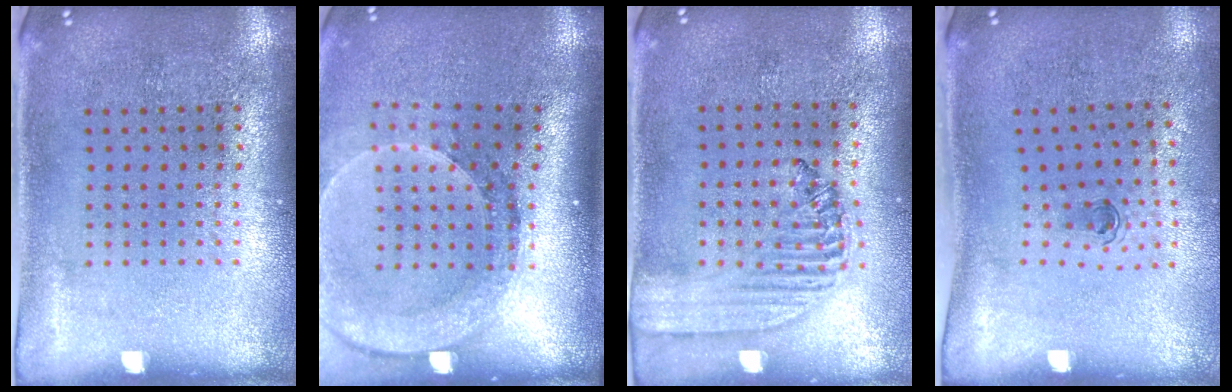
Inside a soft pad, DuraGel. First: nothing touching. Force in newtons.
{"total": 2.6, "press": 2.0, "slide": 1.6}
{"total": 1.5, "press": 1.4, "slide": 0.5}
{"total": 0.7, "press": 0.4, "slide": 0.6}